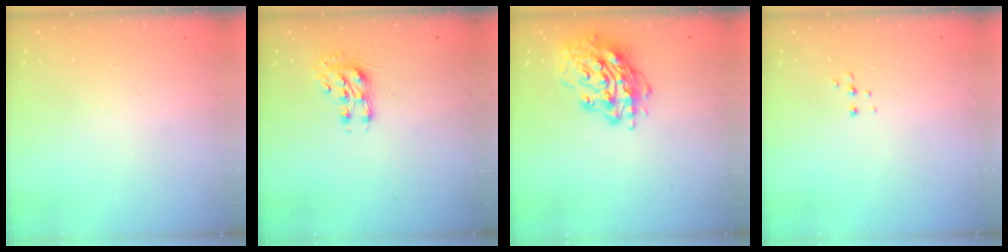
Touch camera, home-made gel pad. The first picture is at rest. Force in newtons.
{"total": 8.1, "press": 8.0, "slide": 1.0}
{"total": 15.5, "press": 15.5, "slide": 1.5}
{"total": 4.0, "press": 3.9, "slide": 0.8}